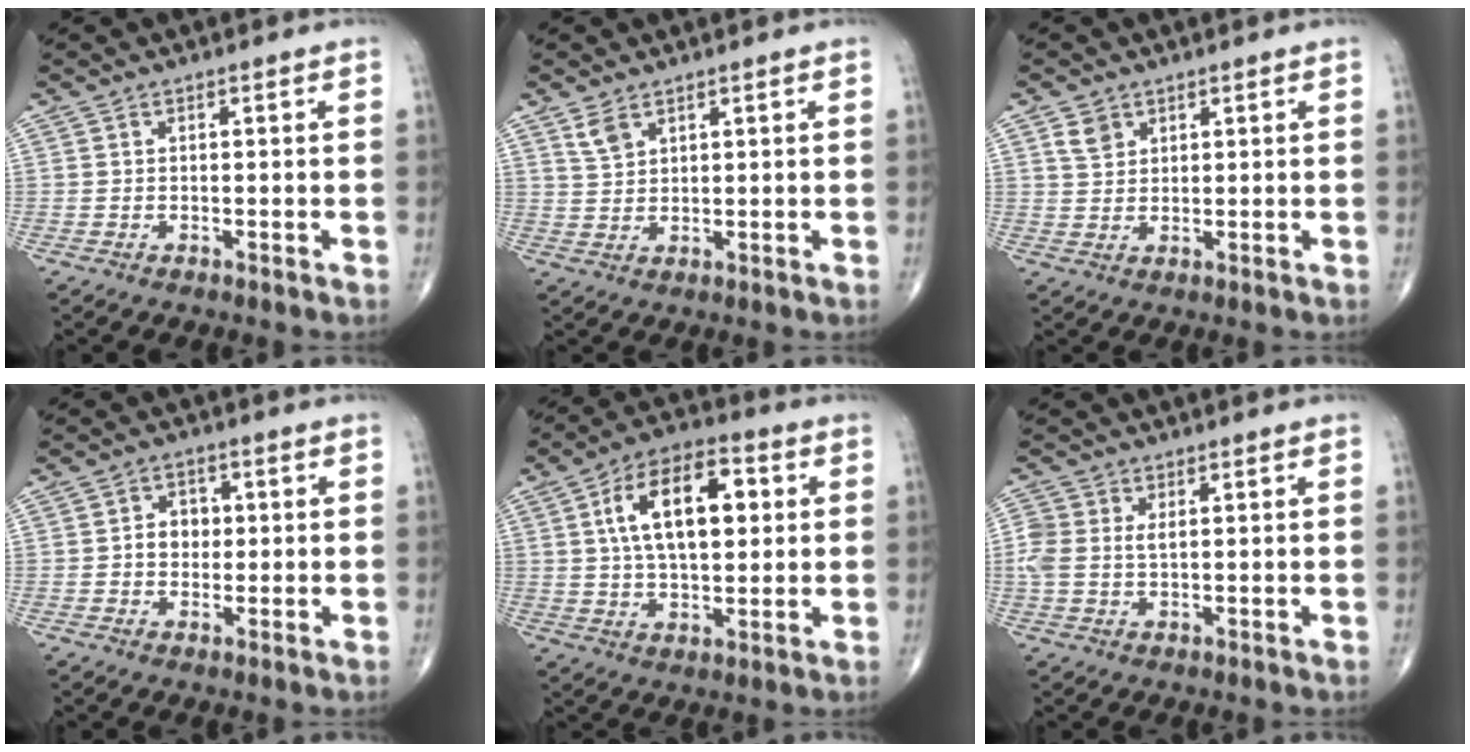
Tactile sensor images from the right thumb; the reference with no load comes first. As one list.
[{"total": 3.2, "force": [2.1, 1.7, 1.7], "torque": [-0.029, -0.006, 0.050]}, {"total": 3.3, "force": [1.8, 2.5, 1.3], "torque": [-0.011, -0.008, 0.037]}, {"total": 4.5, "force": [0.2, 3.7, 2.6], "torque": [-0.017, 0.009, -0.002]}, {"total": 15.9, "force": [3.5, 8.4, 13.1], "torque": [-0.203, 0.007, 0.055]}, {"total": 5.1, "force": [0.8, 3.2, 3.9], "torque": [-0.098, 0.013, 0.018]}]